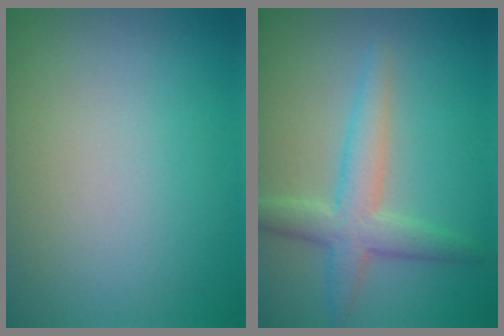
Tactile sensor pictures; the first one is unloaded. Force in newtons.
{"total": 3.9, "press": 3.9, "slide": 0.2}